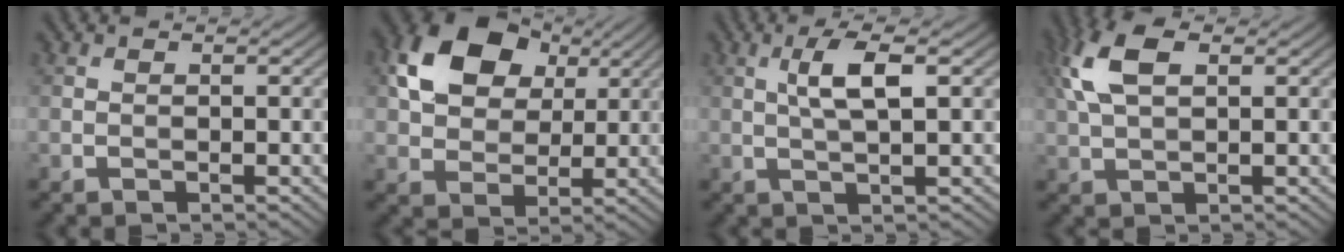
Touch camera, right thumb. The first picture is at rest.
{"total": 12.5, "force": [4.8, 8.7, 7.5], "torque": [-0.162, 0.013, 0.088]}
{"total": 4.4, "force": [1.2, 0.9, 4.2], "torque": [-0.086, 0.005, 0.023]}
{"total": 7.4, "force": [2.6, 3.6, 5.9], "torque": [-0.150, 0.018, 0.047]}